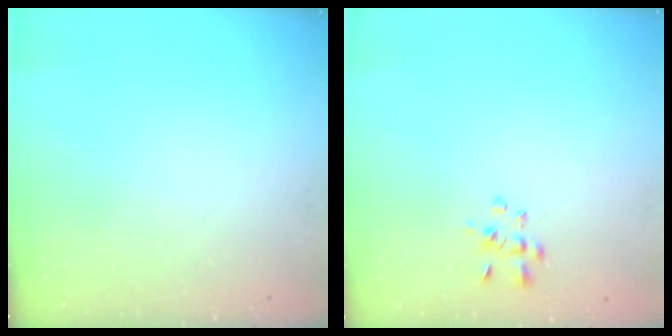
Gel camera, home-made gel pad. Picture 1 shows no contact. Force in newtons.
{"total": 3.3, "press": 3.2, "slide": 1.0}